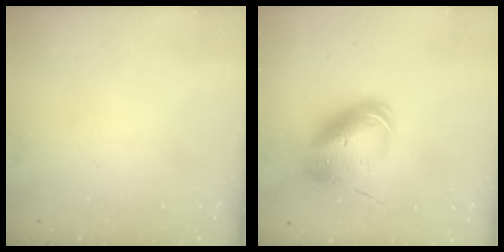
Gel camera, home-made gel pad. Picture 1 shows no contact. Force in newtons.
{"total": 13.3, "press": 13.1, "slide": 2.4}